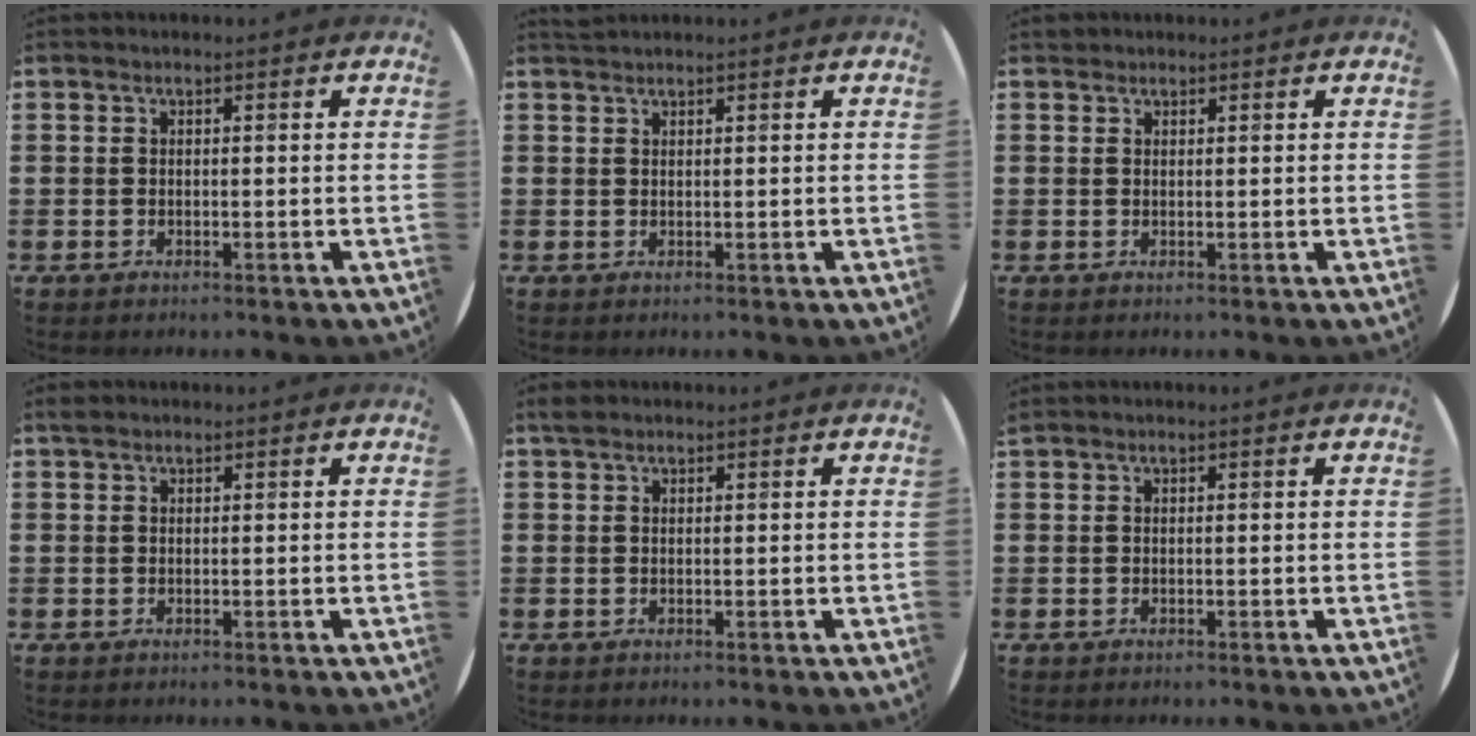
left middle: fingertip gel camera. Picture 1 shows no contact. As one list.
[{"total": 0.8, "force": [0.8, -0.1, -0.1], "torque": [-0.001, 0.000, 0.017]}, {"total": 0.6, "force": [0.5, 0.2, 0.0], "torque": [0.008, -0.001, 0.009]}, {"total": 0.8, "force": [0.7, 0.4, 0.2], "torque": [0.003, 0.000, 0.011]}, {"total": 1.1, "force": [1.0, 0.5, 0.3], "torque": [0.000, 0.001, 0.016]}, {"total": 0.0}]